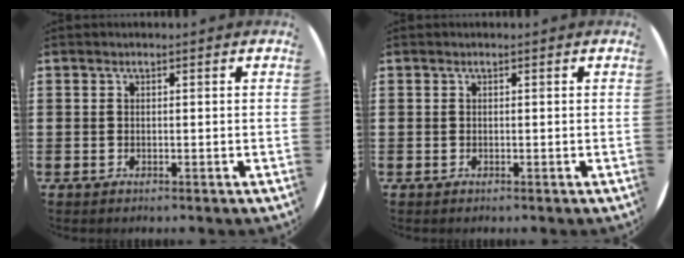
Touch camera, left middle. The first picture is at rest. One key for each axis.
{"total": 0.0}